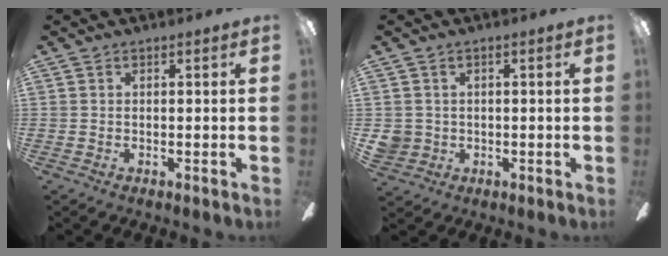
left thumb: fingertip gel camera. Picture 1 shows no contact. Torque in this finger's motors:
{"motor_torque": [0.02, 0.25, 0.38, -0.48, 0.00]}